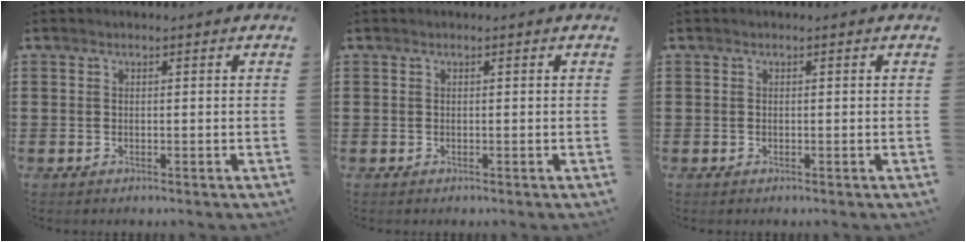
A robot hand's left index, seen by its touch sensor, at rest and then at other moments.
{"total": 0.0}
{"total": 0.0}